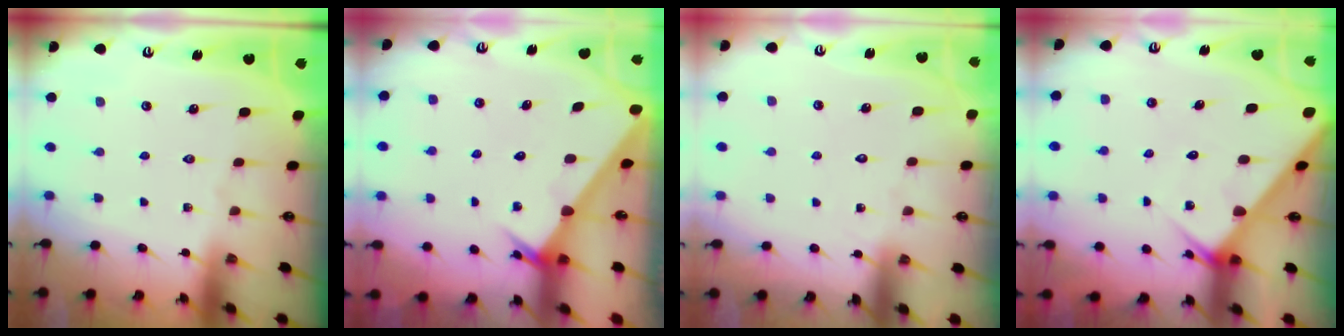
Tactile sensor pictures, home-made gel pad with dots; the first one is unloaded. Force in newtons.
{"total": 2.4, "press": 2.4, "slide": 0.1}
{"total": 5.8, "press": 5.8, "slide": 0.5}
{"total": 4.3, "press": 4.2, "slide": 0.4}